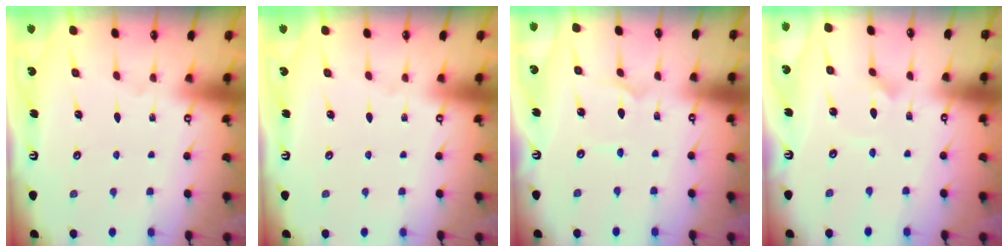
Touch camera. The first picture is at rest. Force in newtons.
{"total": 0.0}
{"total": 2.6, "press": 2.6, "slide": 0.2}
{"total": 2.0, "press": 2.0, "slide": 0.1}